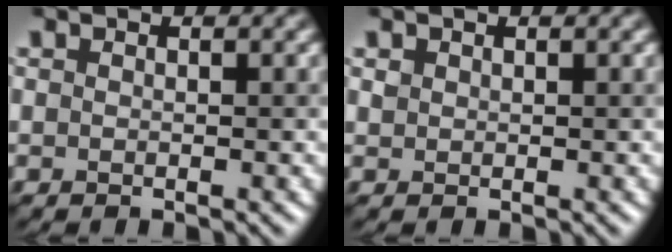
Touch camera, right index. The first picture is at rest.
{"total": 0.6, "force": [0.2, 0.3, -0.4], "torque": [0.011, 0.007, 0.016]}